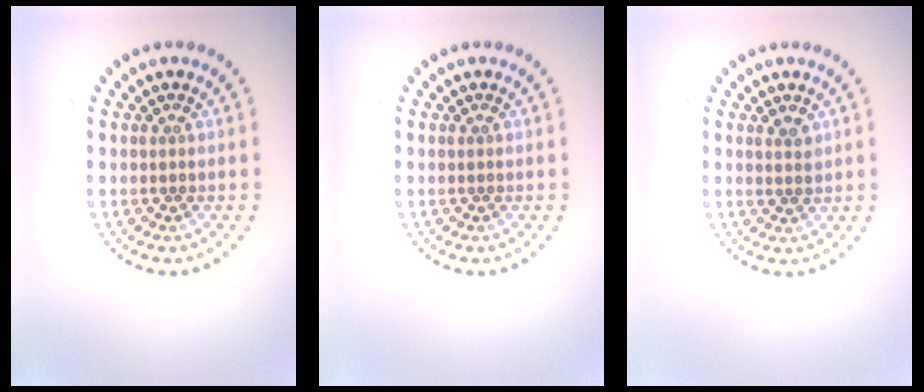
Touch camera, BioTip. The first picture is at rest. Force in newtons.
{"total": 0.0}
{"total": 1.2, "press": 1.0, "slide": 0.6}